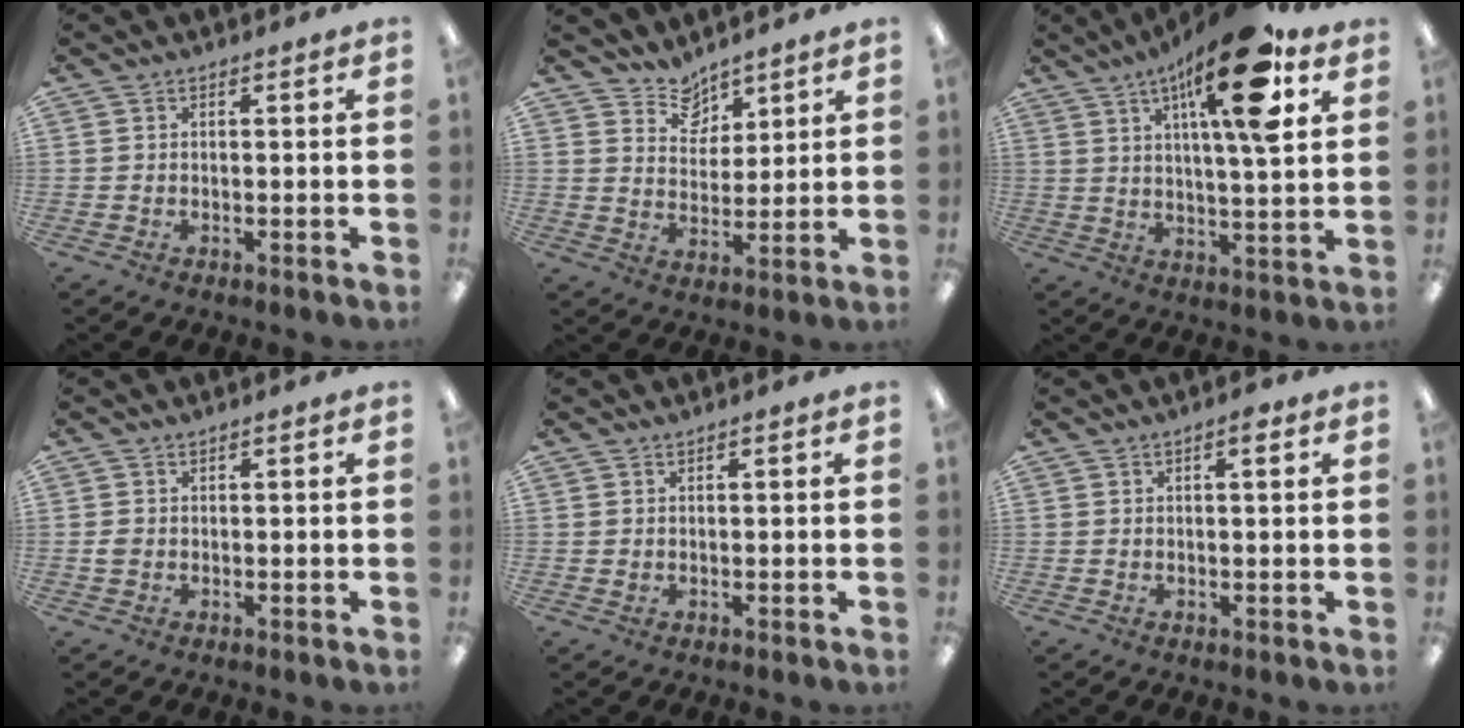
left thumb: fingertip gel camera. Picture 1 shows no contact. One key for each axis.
{"total": 7.4, "fx": 6.3, "fy": 3.9, "fz": 0.6, "tx": -0.008, "ty": -0.047, "tz": 0.118}
{"total": 18.0, "fx": 9.6, "fy": 4.4, "fz": 14.5, "tx": -0.228, "ty": -0.037, "tz": 0.145}
{"total": 1.1, "fx": 0.0, "fy": 0.9, "fz": 0.6, "tx": -0.011, "ty": 0.003, "tz": 0.000}
{"total": 0.6, "fx": 0.4, "fy": 0.3, "fz": 0.2, "tx": -0.005, "ty": 0.002, "tz": 0.008}
{"total": 2.1, "fx": 1.2, "fy": 0.5, "fz": 1.7, "tx": -0.021, "ty": -0.003, "tz": 0.015}